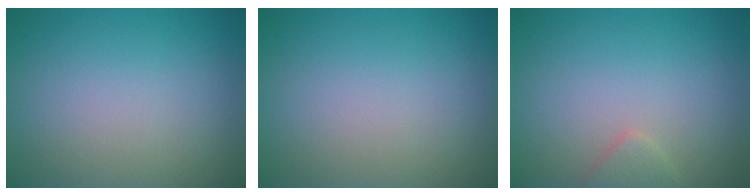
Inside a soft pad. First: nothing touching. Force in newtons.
{"total": 0.0}
{"total": 1.3, "press": 1.3, "slide": 0.1}